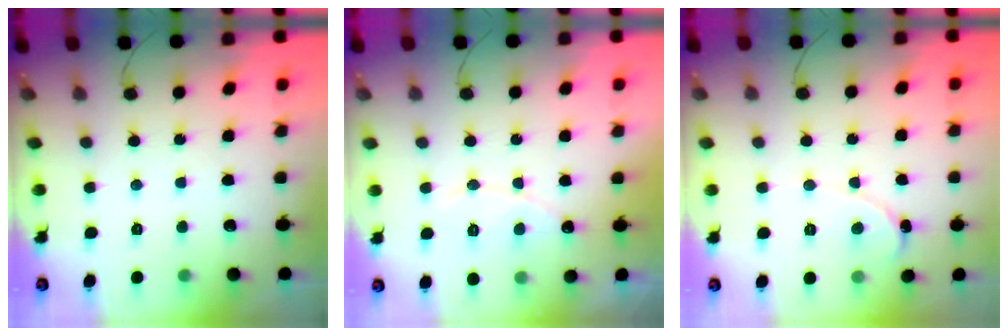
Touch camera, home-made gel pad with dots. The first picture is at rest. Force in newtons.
{"total": 6.6, "press": 6.5, "slide": 0.6}
{"total": 1.0, "press": 1.0, "slide": 0.1}